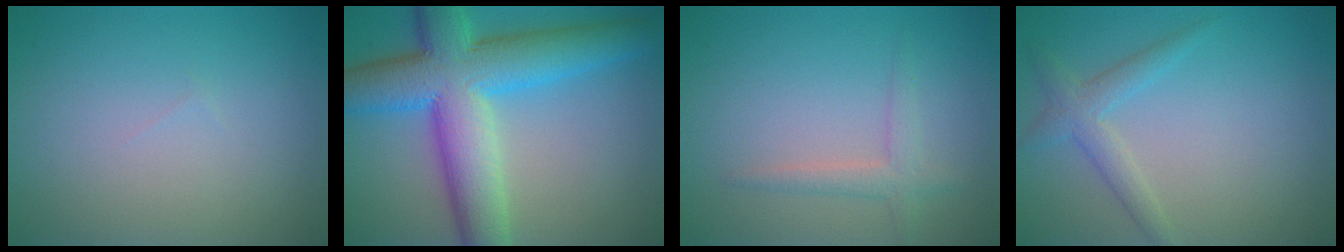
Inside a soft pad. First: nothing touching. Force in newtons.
{"total": 11.4, "press": 11.4, "slide": 0.1}
{"total": 1.9, "press": 1.9, "slide": 0.1}
{"total": 2.4, "press": 2.4, "slide": 0.2}